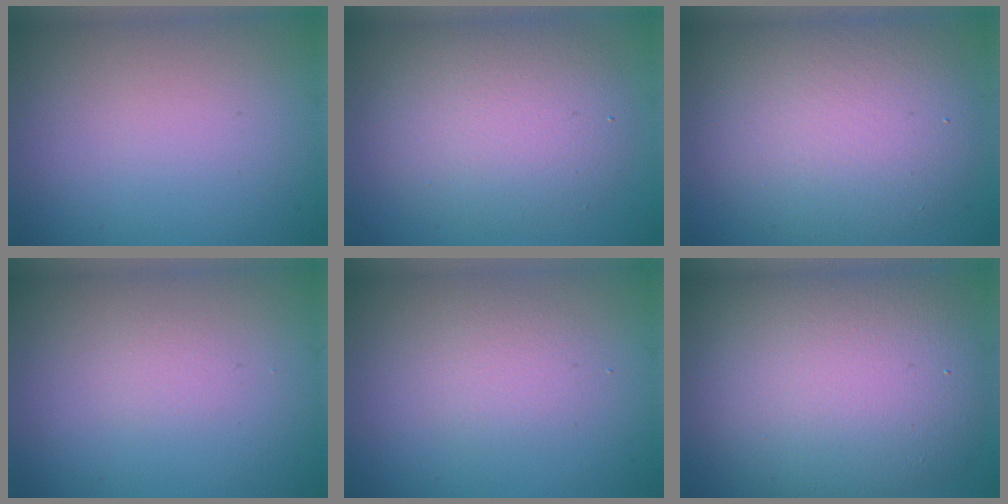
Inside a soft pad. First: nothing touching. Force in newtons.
{"total": 5.6, "press": 5.6, "slide": 0.2}
{"total": 8.5, "press": 8.4, "slide": 0.9}
{"total": 0.7, "press": 0.7, "slide": 0.0}
{"total": 1.7, "press": 1.7, "slide": 0.0}
{"total": 12.0, "press": 11.9, "slide": 0.6}